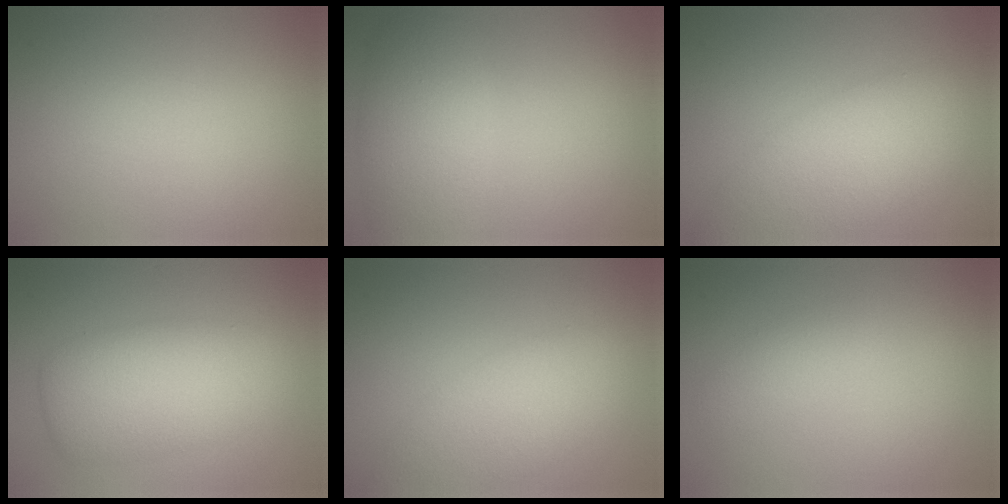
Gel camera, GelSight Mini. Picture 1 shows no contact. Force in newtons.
{"total": 4.6, "press": 4.6, "slide": 0.2}
{"total": 6.4, "press": 6.4, "slide": 0.4}
{"total": 6.0, "press": 6.0, "slide": 0.1}
{"total": 4.7, "press": 4.7, "slide": 0.4}
{"total": 1.6, "press": 1.6, "slide": 0.1}